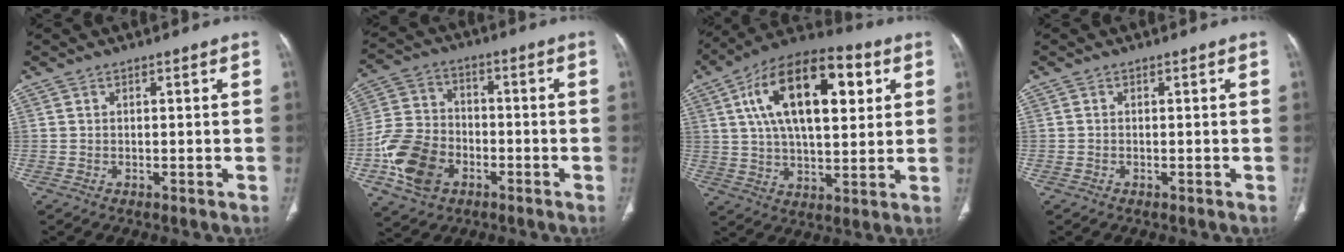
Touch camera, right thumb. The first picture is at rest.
{"total": 13.9, "force": [-5.1, 10.1, 8.0], "torque": [-0.146, 0.021, -0.097]}
{"total": 22.0, "force": [6.7, 10.5, 18.1], "torque": [-0.283, 0.004, 0.103]}
{"total": 0.0}